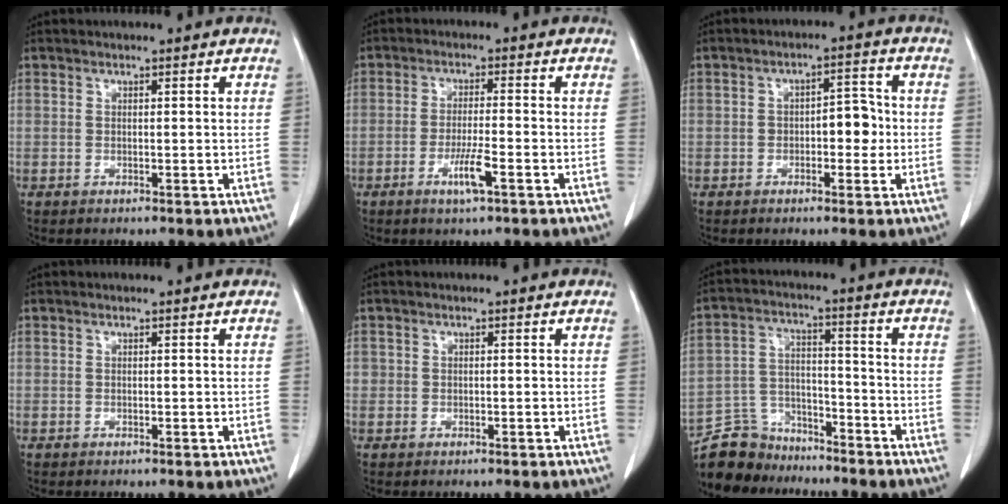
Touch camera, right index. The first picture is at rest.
{"total": 4.9, "force": [-2.3, 0.2, 4.3], "torque": [-0.080, -0.007, -0.042]}
{"total": 4.8, "force": [-0.6, 2.4, 4.1], "torque": [-0.053, 0.017, -0.008]}
{"total": 0.0}
{"total": 0.7, "force": [0.0, 0.7, 0.2], "torque": [0.004, 0.005, -0.002]}
{"total": 9.3, "force": [-8.3, 4.2, 0.1], "torque": [-0.006, 0.028, -0.147]}